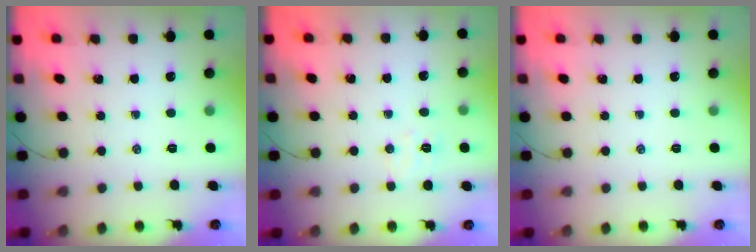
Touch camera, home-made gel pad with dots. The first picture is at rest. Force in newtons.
{"total": 3.9, "press": 3.8, "slide": 1.0}
{"total": 0.0}